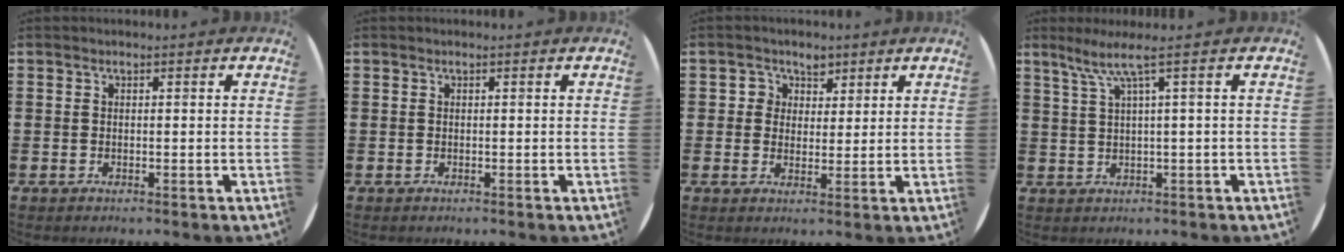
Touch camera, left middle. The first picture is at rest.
{"total": 0.0}
{"total": 3.1, "force": [1.7, 2.6, 0.3], "torque": [-0.009, 0.009, 0.028]}
{"total": 3.9, "force": [1.6, -0.4, 3.5], "torque": [-0.071, -0.001, 0.024]}